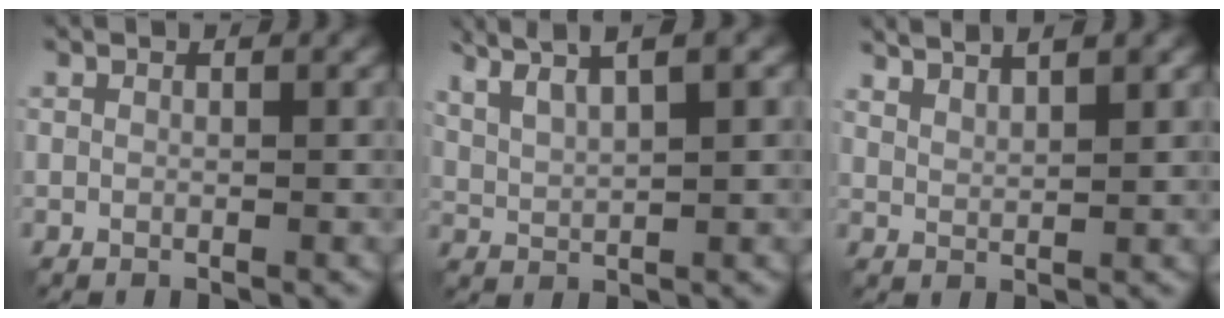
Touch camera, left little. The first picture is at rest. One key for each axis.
{"total": 6.6, "fx": 4.2, "fy": 1.9, "fz": 4.7, "tx": -0.076, "ty": 0.026, "tz": 0.058}
{"total": 3.4, "fx": 2.8, "fy": 0.7, "fz": 1.8, "tx": -0.013, "ty": 0.005, "tz": 0.036}